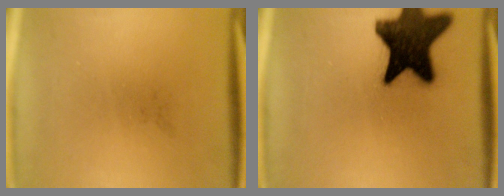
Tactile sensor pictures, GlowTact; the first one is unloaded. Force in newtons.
{"total": 17.5}